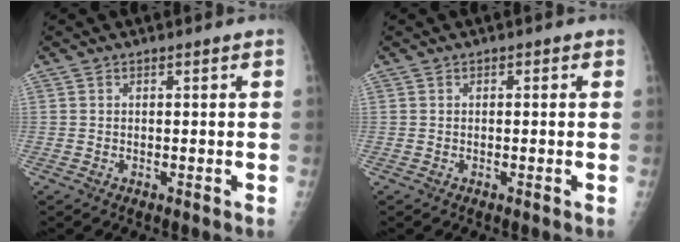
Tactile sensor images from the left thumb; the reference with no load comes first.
{"total": 0.6, "force": [0.1, 0.4, 0.4], "torque": [-0.003, 0.002, -0.002]}